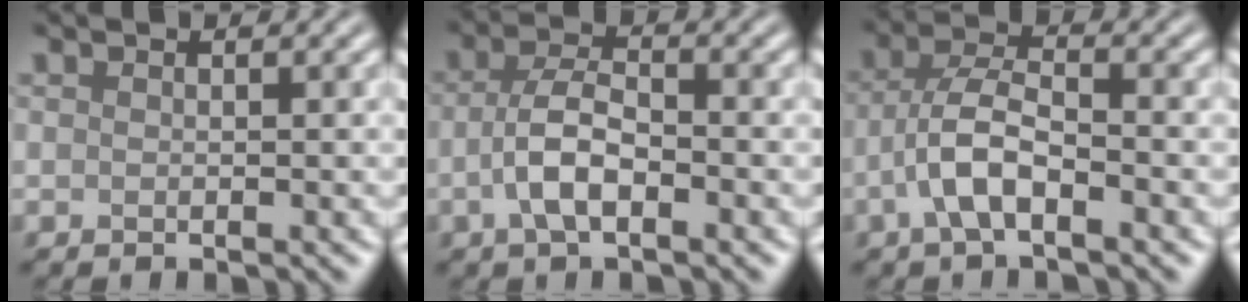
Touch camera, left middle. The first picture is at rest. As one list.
[{"total": 4.0, "force": [-1.3, 1.7, 3.4], "torque": [-0.068, 0.005, -0.033]}, {"total": 4.6, "force": [-1.9, 1.7, 3.8], "torque": [-0.078, 0.008, -0.044]}]